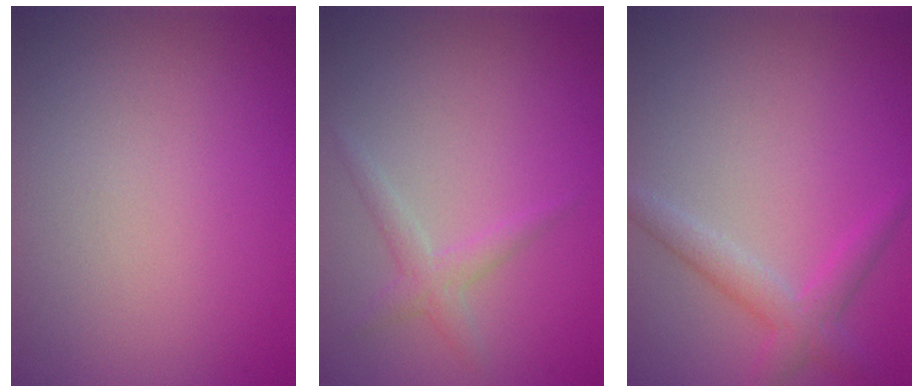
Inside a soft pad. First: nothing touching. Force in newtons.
{"total": 1.7, "press": 1.7, "slide": 0.1}
{"total": 2.7, "press": 2.7, "slide": 0.1}